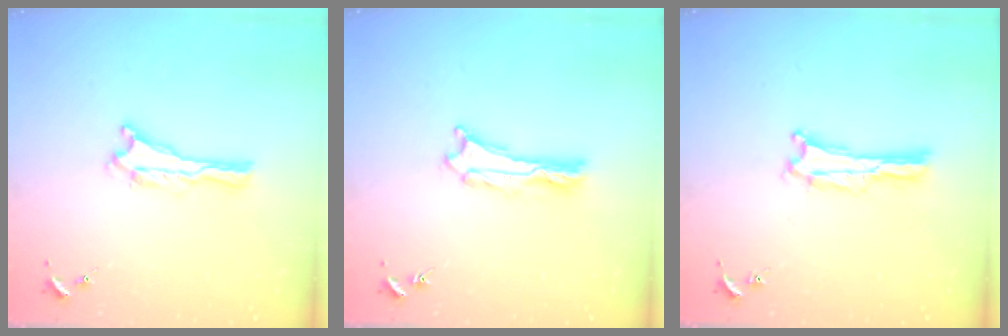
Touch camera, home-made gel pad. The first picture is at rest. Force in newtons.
{"total": 1.1, "press": 1.1, "slide": 0.2}
{"total": 0.0}